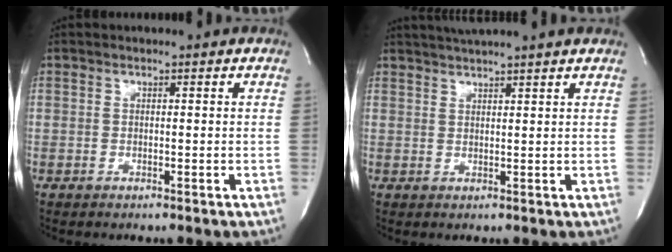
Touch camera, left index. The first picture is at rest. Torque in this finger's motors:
{"motor_torque": [0.31, -0.30, 0.40, 0.12]}